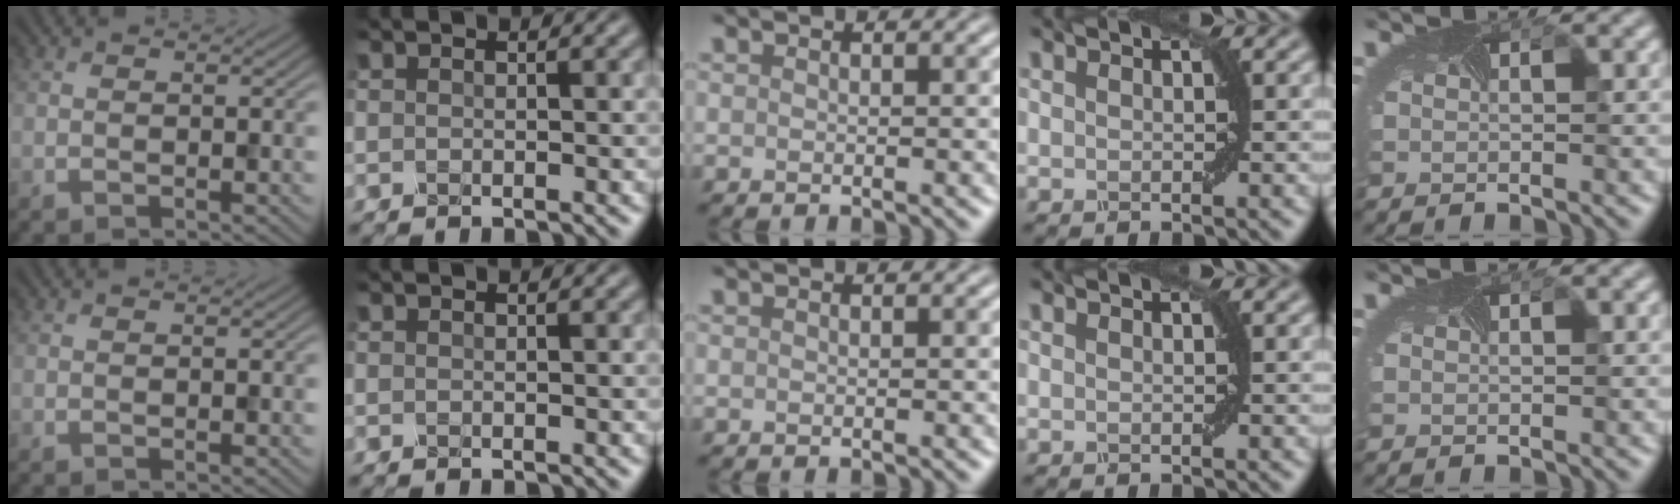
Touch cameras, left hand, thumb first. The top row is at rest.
{}